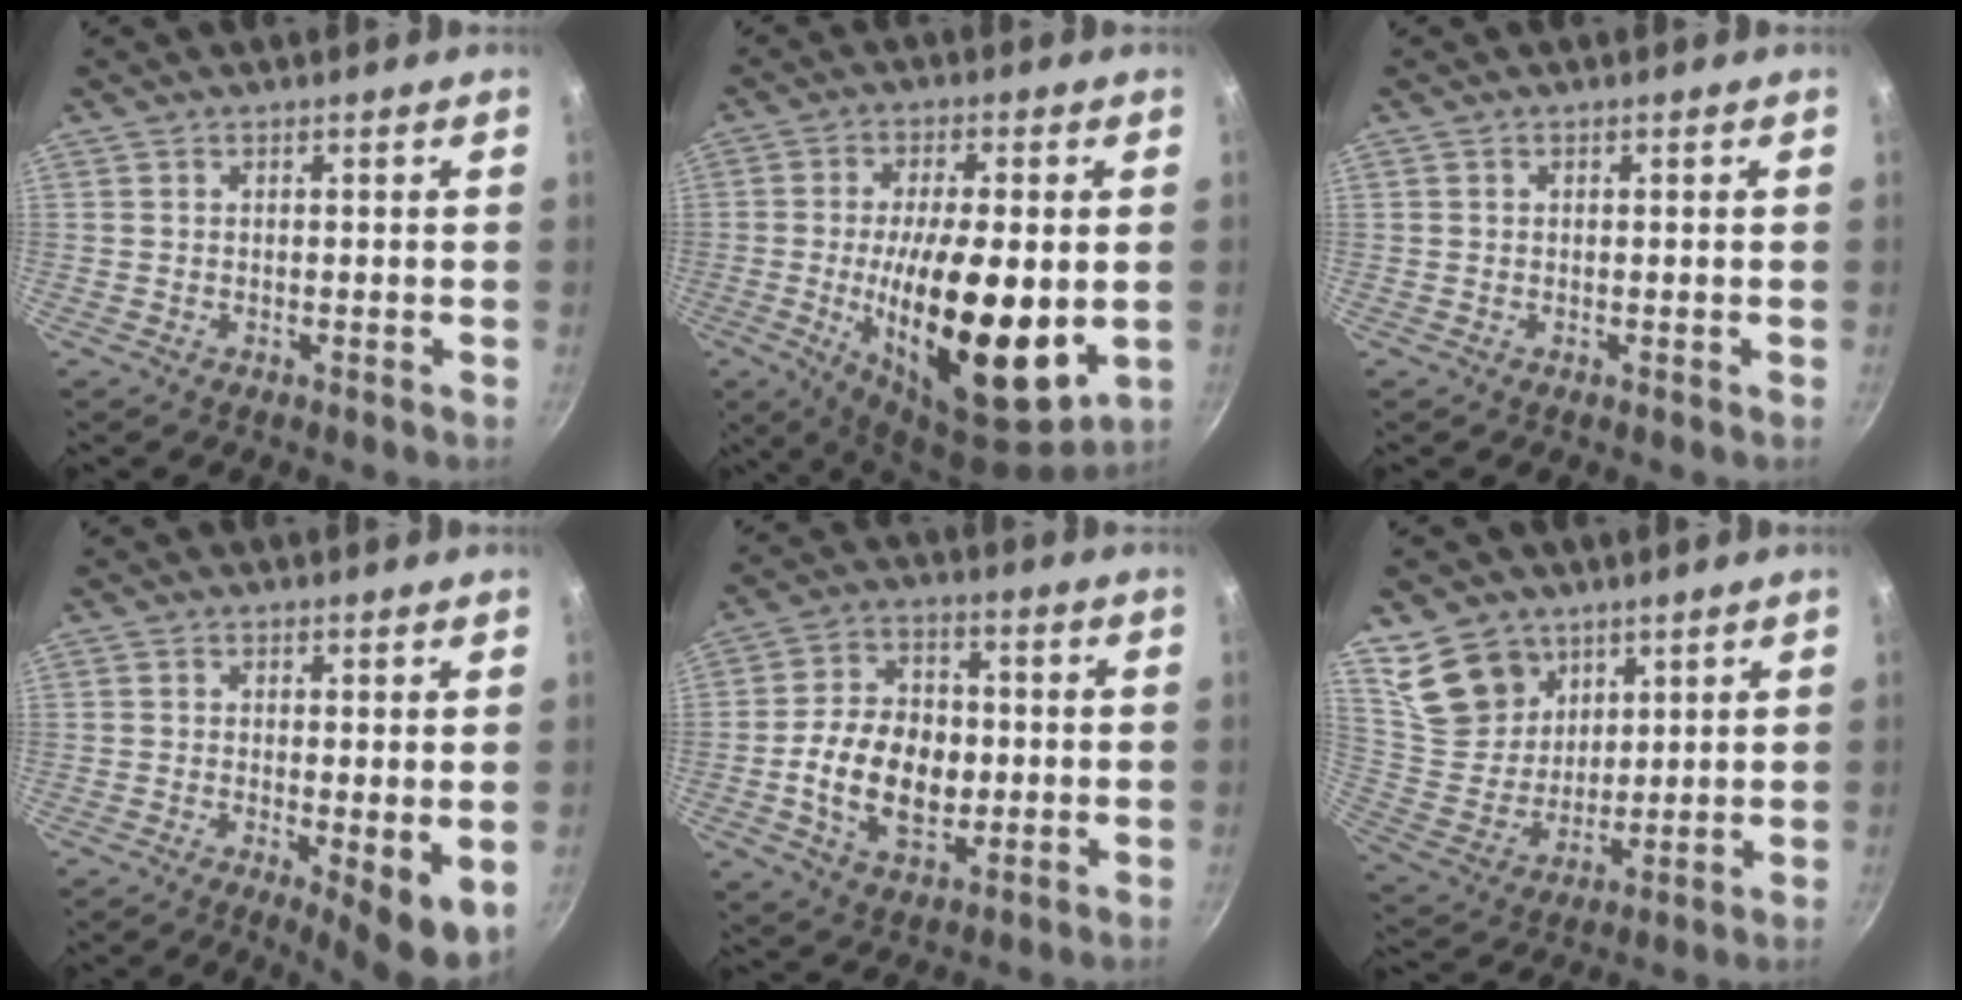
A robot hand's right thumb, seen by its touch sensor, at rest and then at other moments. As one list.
[{"total": 20.7, "force": [-2.6, 7.6, 19.0], "torque": [-0.309, -0.006, -0.039]}, {"total": 0.0}, {"total": 6.9, "force": [-0.8, 2.0, 6.6], "torque": [-0.086, -0.017, -0.007]}, {"total": 13.8, "force": [-1.8, 9.4, 10.0], "torque": [-0.149, 0.015, -0.033]}, {"total": 12.7, "force": [7.4, 9.1, 4.8], "torque": [-0.050, -0.037, 0.154]}]